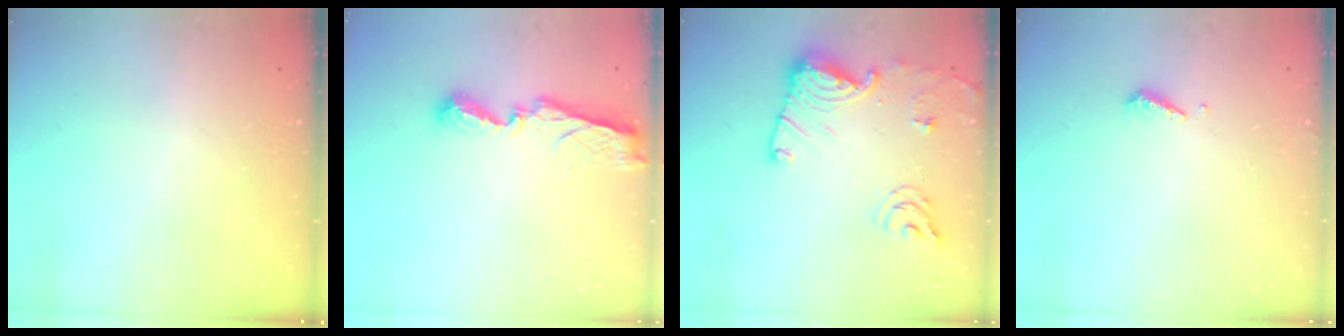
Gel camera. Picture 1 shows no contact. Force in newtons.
{"total": 7.8, "press": 7.8, "slide": 0.5}
{"total": 15.1, "press": 15.0, "slide": 1.5}
{"total": 4.0, "press": 3.9, "slide": 0.3}